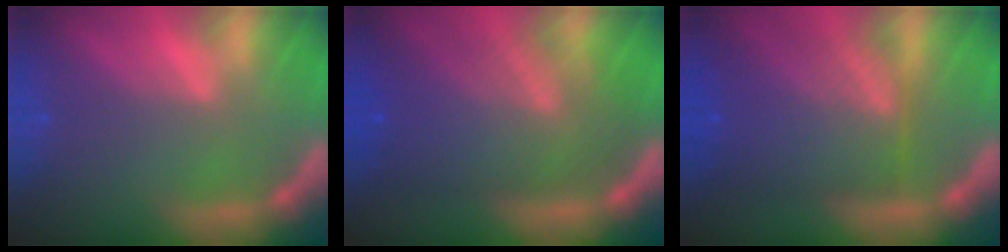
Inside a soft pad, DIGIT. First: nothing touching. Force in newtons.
{"total": 10.0}
{"total": 9.6}